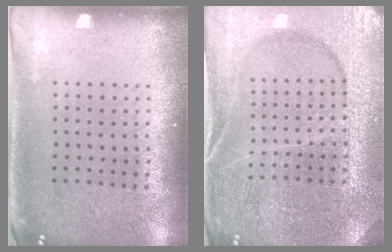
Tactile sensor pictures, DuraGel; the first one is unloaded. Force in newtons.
{"total": 4.1, "press": 4.0, "slide": 1.2}